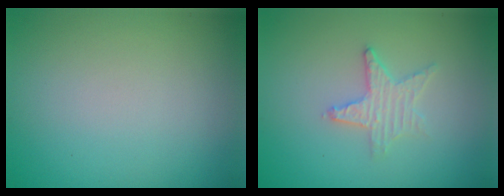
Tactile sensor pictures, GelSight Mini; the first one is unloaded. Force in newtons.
{"total": 2.3, "press": 2.2, "slide": 0.4}